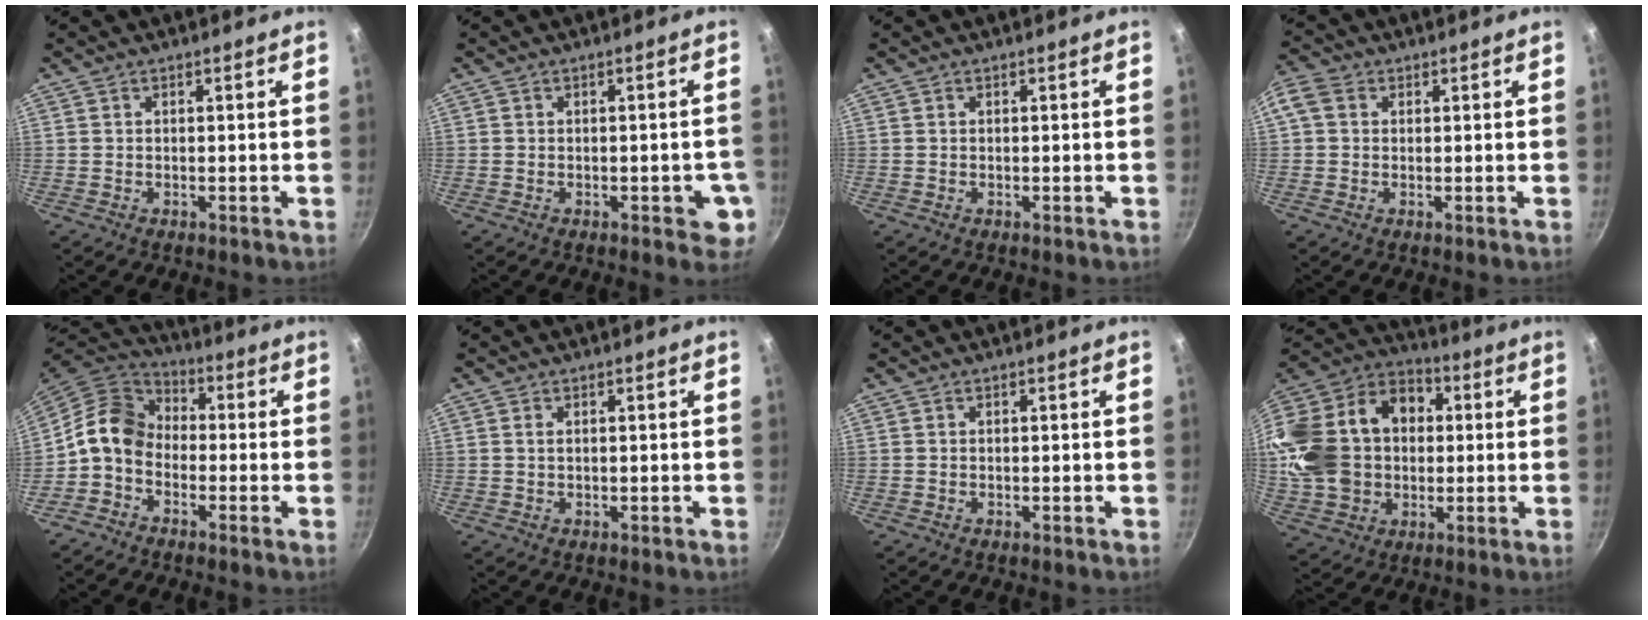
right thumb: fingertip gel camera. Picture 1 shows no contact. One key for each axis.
{"total": 5.1, "fx": -1.4, "fy": 2.6, "fz": 4.2, "tx": -0.025, "ty": 0.007, "tz": -0.017}
{"total": 0.0}
{"total": 4.8, "fx": 1.1, "fy": 3.9, "fz": 2.7, "tx": -0.056, "ty": 0.012, "tz": 0.008}
{"total": 9.6, "fx": -2.1, "fy": 7.4, "fz": 5.8, "tx": -0.085, "ty": 0.042, "tz": -0.066}
{"total": 0.9, "fx": 0.3, "fy": 0.4, "fz": 0.7, "tx": -0.014, "ty": 0.001, "tz": 0.004}
{"total": 0.0}
{"total": 26.4, "fx": 1.8, "fy": 20.4, "fz": 16.6, "tx": -0.313, "ty": 0.051, "tz": 0.038}